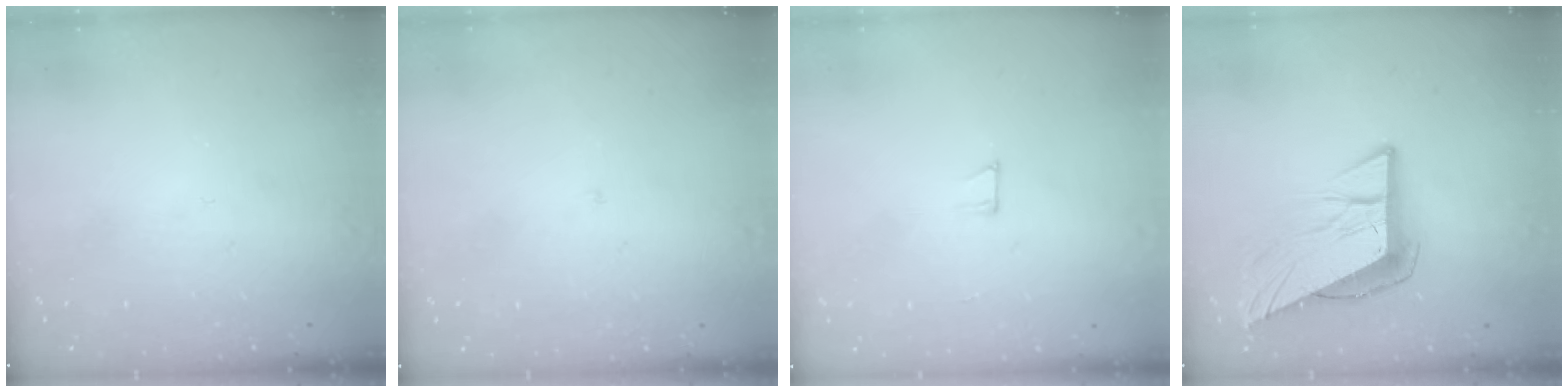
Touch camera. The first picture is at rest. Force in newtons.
{"total": 2.0, "press": 2.0, "slide": 0.2}
{"total": 4.3, "press": 4.3, "slide": 0.4}
{"total": 9.9, "press": 9.9, "slide": 0.8}